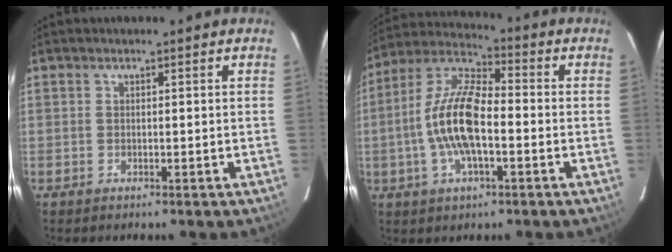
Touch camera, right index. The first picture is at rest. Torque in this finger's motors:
{"motor_torque": [1.58, -0.56, 0.42, 0.21]}